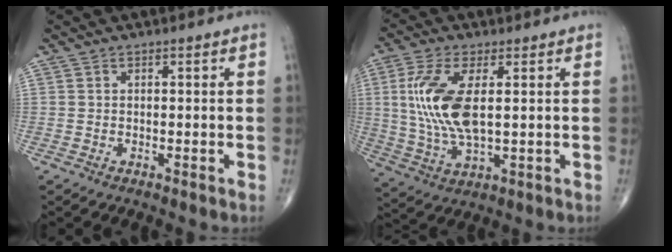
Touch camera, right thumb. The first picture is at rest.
{"total": 12.7, "force": [1.9, 5.2, 11.5], "torque": [-0.257, -0.010, 0.044]}